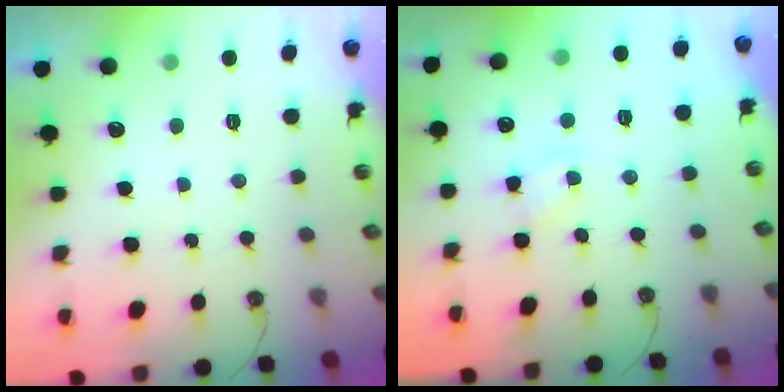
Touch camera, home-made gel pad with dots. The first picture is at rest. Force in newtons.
{"total": 2.7, "press": 2.7, "slide": 0.3}